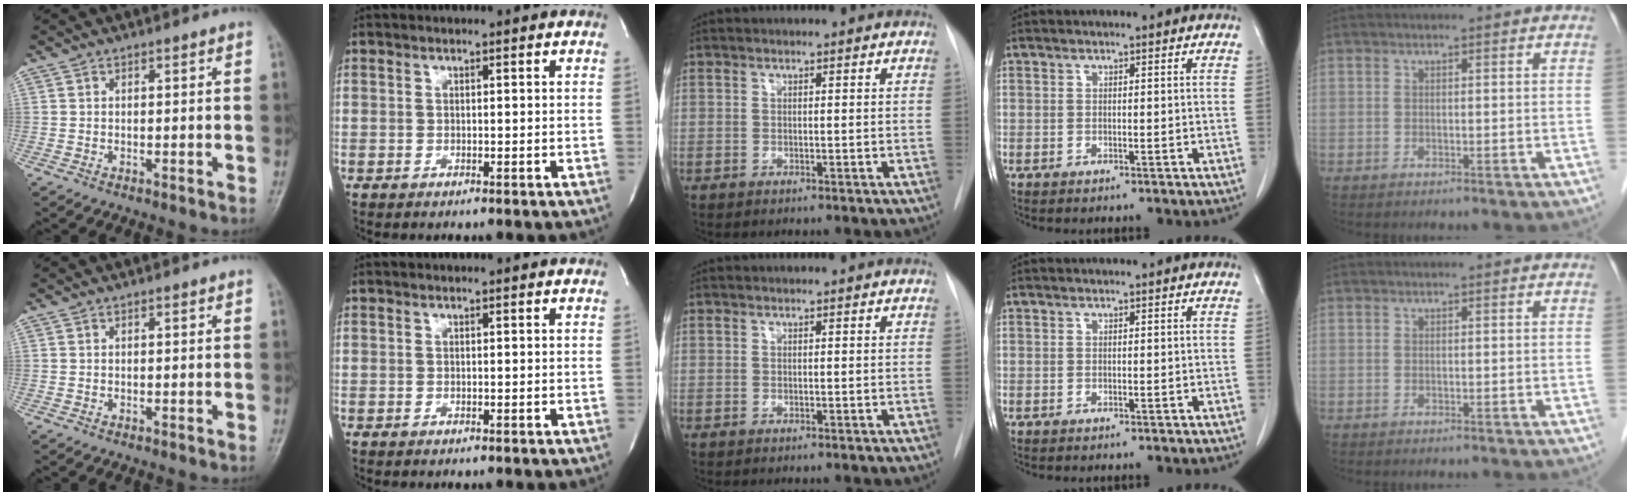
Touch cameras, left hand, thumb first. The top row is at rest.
{}